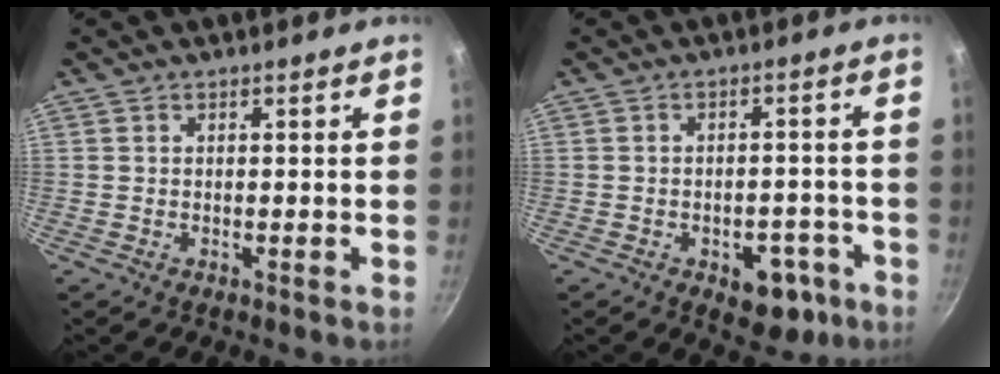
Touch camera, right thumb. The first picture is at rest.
{"total": 7.7, "force": [-3.9, 4.5, 4.9], "torque": [-0.037, 0.026, -0.045]}